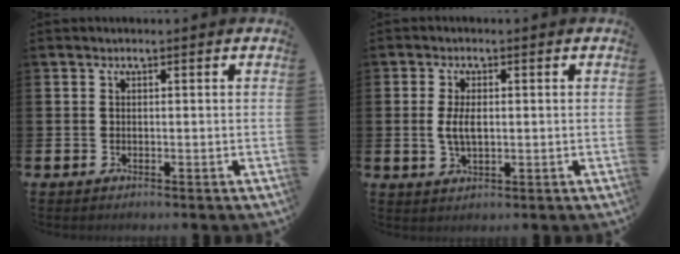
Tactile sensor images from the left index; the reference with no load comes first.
{"total": 3.6, "force": [0.2, 1.8, 3.2], "torque": [-0.051, 0.002, -0.001]}